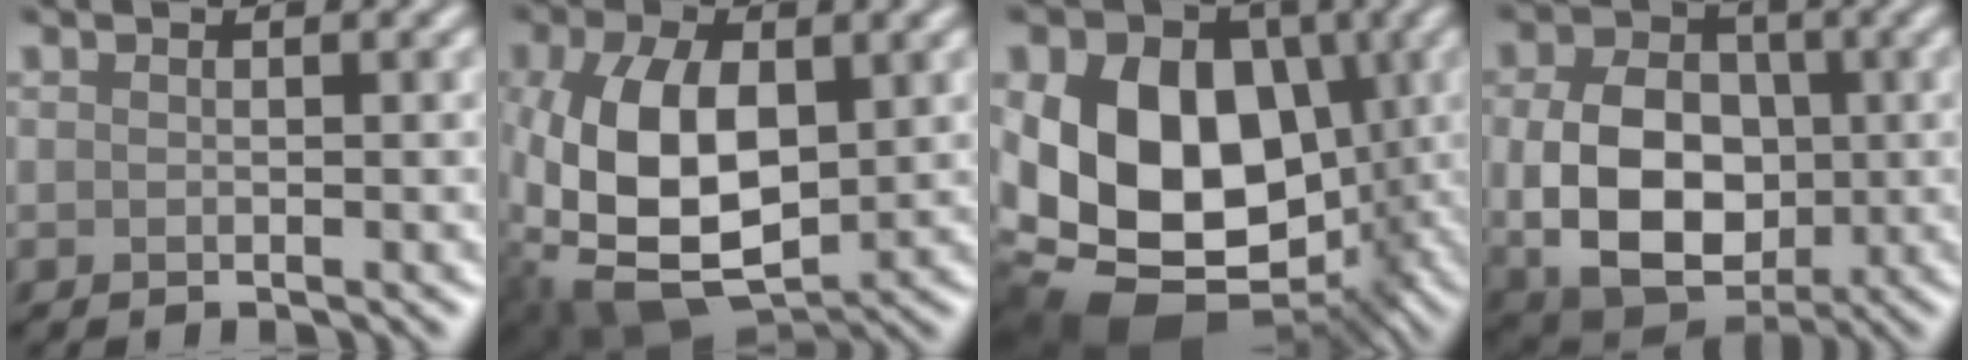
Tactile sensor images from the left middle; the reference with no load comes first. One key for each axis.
{"total": 11.2, "fx": 0.0, "fy": 6.7, "fz": 9.0, "tx": -0.204, "ty": -0.008, "tz": 0.007}
{"total": 17.8, "fx": -0.8, "fy": 13.3, "fz": 11.8, "tx": -0.183, "ty": 0.002, "tz": -0.025}
{"total": 10.0, "fx": -0.5, "fy": 7.4, "fz": 6.8, "tx": -0.131, "ty": -0.015, "tz": -0.008}